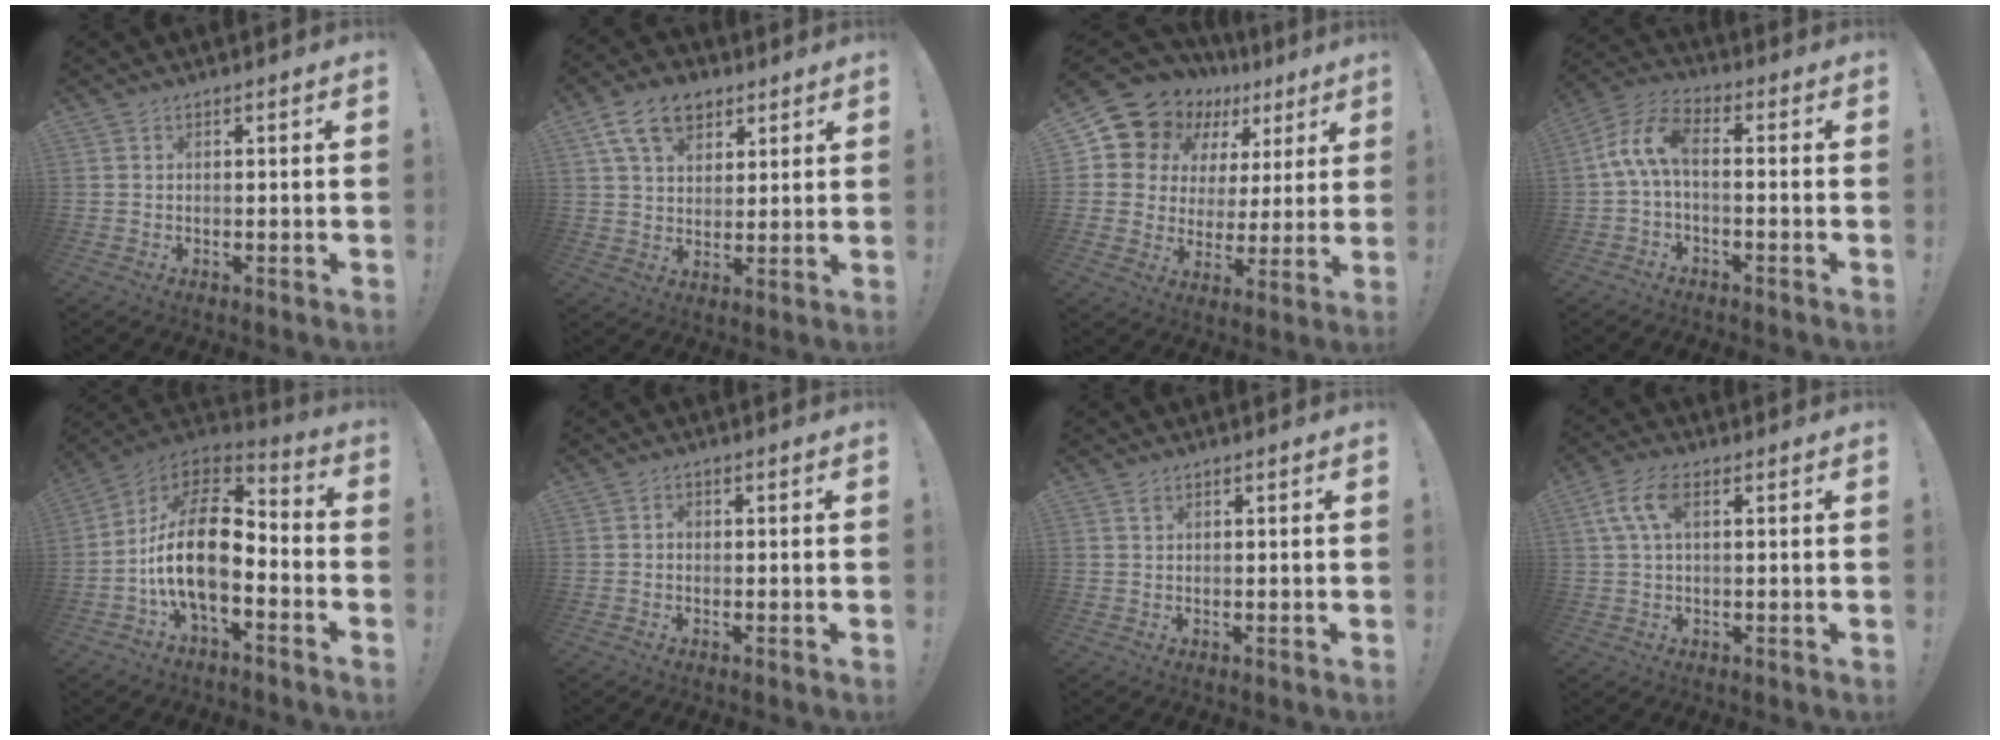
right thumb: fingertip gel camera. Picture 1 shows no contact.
{"total": 12.7, "force": [6.8, 8.4, 6.6], "torque": [-0.112, -0.017, 0.131]}
{"total": 13.1, "force": [9.9, 7.9, 3.6], "torque": [-0.070, -0.081, 0.189]}
{"total": 9.0, "force": [-0.3, 4.3, 7.9], "torque": [-0.172, 0.007, -0.002]}
{"total": 19.2, "force": [-3.0, 9.9, 16.2], "torque": [-0.307, 0.018, -0.046]}
{"total": 1.1, "force": [-0.6, 0.8, 0.4], "torque": [-0.015, 0.007, -0.010]}
{"total": 1.0, "force": [0.7, 0.5, 0.5], "torque": [-0.005, -0.001, 0.012]}
{"total": 7.3, "force": [2.1, 3.4, 6.1], "torque": [-0.119, 0.007, 0.041]}